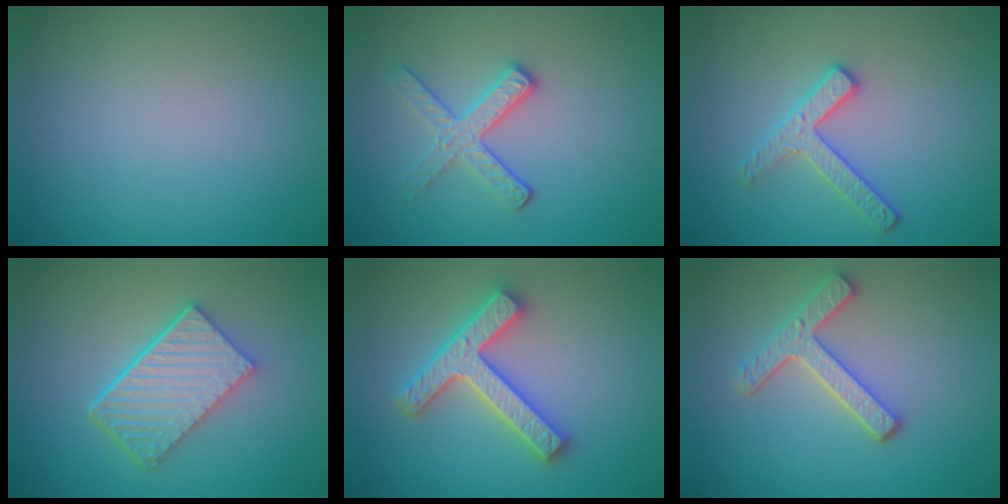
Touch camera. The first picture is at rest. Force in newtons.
{"total": 2.9, "press": 2.6, "slide": 1.3}
{"total": 2.6, "press": 2.5, "slide": 0.6}
{"total": 5.9, "press": 4.2, "slide": 4.2}
{"total": 4.7, "press": 4.6, "slide": 0.8}
{"total": 3.6, "press": 3.0, "slide": 2.0}